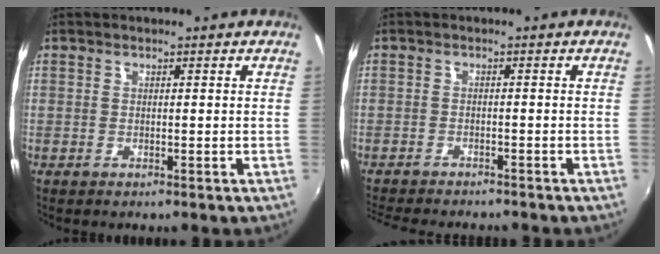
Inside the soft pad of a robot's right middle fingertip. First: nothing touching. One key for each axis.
{"total": 8.5, "fx": -7.8, "fy": 1.6, "fz": 3.0, "tx": -0.078, "ty": -0.019, "tz": -0.122}